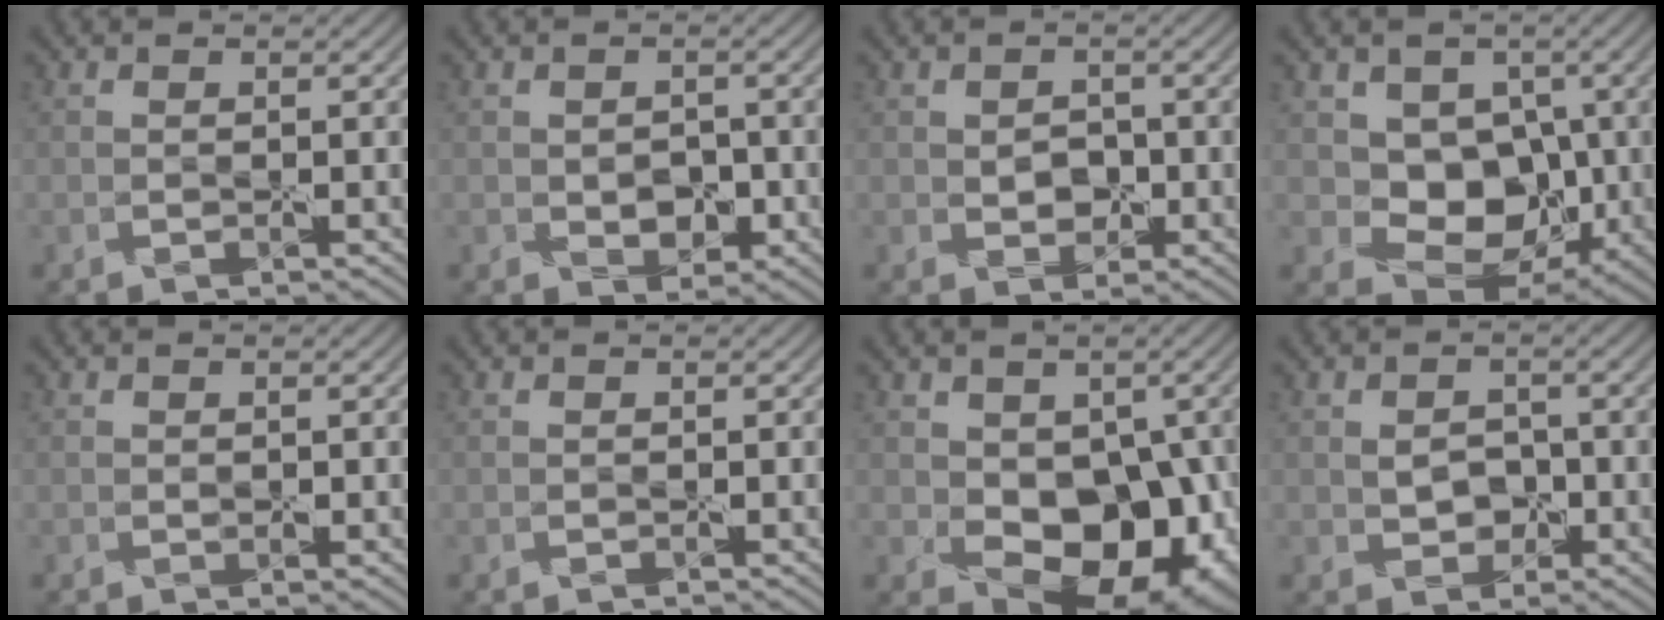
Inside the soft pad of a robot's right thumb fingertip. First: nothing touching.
{"total": 1.4, "force": [-0.4, 1.3, 0.5], "torque": [-0.003, -0.003, -0.008]}
{"total": 0.9, "force": [0.0, 0.9, 0.1], "torque": [0.004, 0.005, -0.005]}
{"total": 6.7, "force": [0.7, 5.6, 3.5], "torque": [-0.048, -0.013, -0.002]}
{"total": 0.0}
{"total": 0.0}
{"total": 10.5, "force": [-1.8, 7.2, 7.4], "torque": [-0.082, -0.016, -0.016]}
{"total": 1.4, "force": [-0.2, 1.3, 0.3], "torque": [-0.003, 0.004, -0.004]}